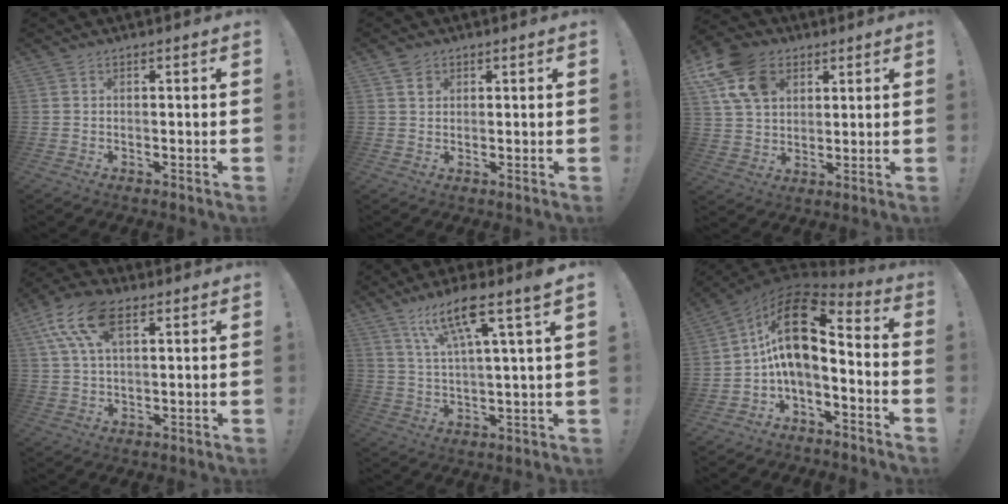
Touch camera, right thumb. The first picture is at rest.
{"total": 2.5, "force": [1.6, 1.8, 0.6], "torque": [0.002, -0.004, 0.027]}
{"total": 15.3, "force": [7.0, 11.0, 7.9], "torque": [-0.133, -0.022, 0.139]}
{"total": 13.6, "force": [5.8, 7.0, 10.1], "torque": [-0.190, -0.010, 0.109]}
{"total": 12.6, "force": [7.4, 1.1, 10.1], "torque": [-0.182, -0.027, 0.116]}
{"total": 17.2, "force": [3.1, 8.2, 14.8], "torque": [-0.266, -0.014, 0.055]}